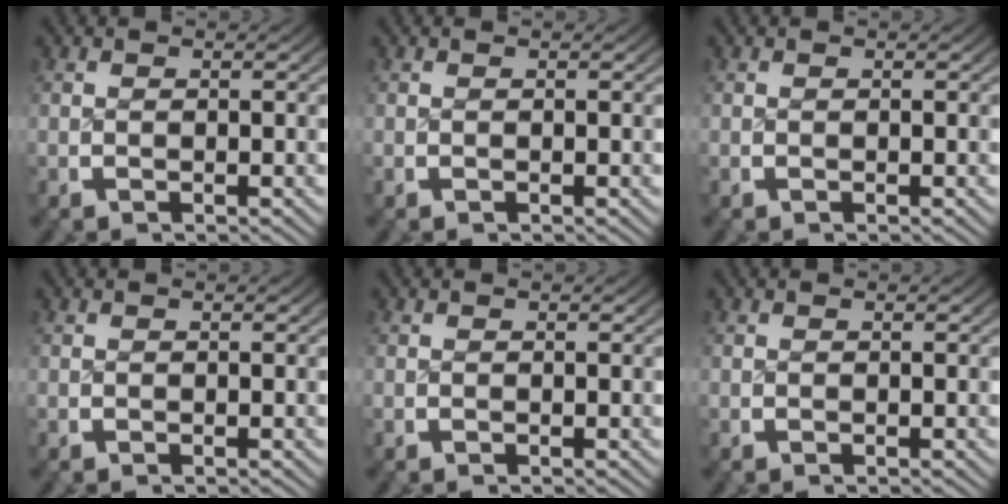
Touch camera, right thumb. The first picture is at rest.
{"total": 0.0}
{"total": 0.0}
{"total": 0.0}
{"total": 0.0}
{"total": 0.0}